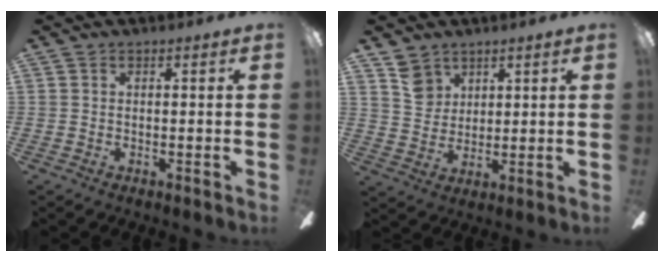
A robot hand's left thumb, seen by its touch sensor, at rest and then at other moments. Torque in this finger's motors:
{"motor_torque": [-0.04, -0.55, 0.07, 0.14, -0.02]}